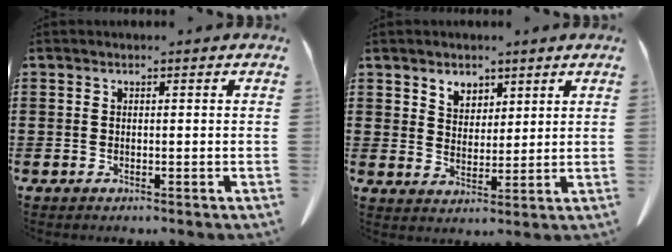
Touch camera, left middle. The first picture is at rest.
{"total": 3.8, "force": [3.0, 2.3, 0.5], "torque": [-0.014, -0.001, 0.056]}